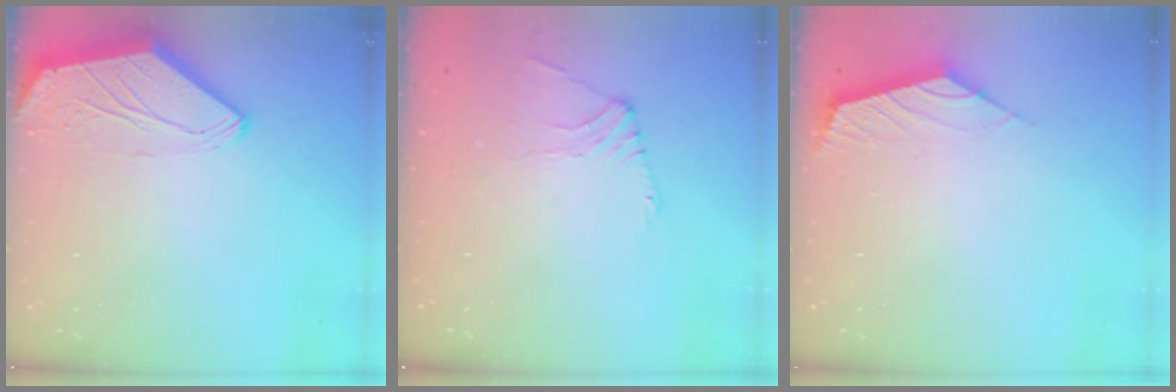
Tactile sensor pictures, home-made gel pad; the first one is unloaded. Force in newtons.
{"total": 0.7, "press": 0.6, "slide": 0.3}
{"total": 2.3, "press": 2.3, "slide": 0.6}